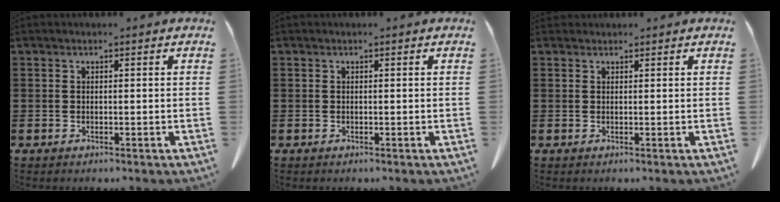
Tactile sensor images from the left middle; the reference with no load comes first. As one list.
[{"total": 0.0}, {"total": 0.7, "force": [0.7, 0.3, 0.0], "torque": [-0.001, 0.000, 0.014]}]